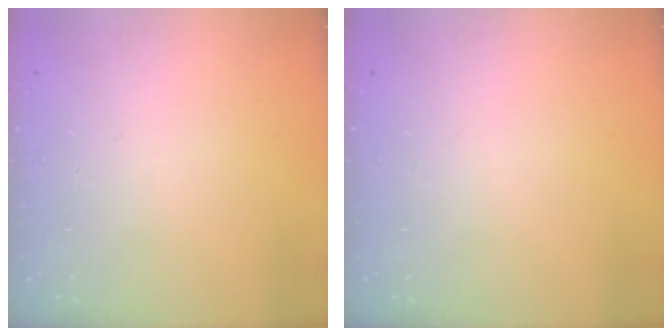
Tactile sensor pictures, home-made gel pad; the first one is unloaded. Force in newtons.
{"total": 0.0}